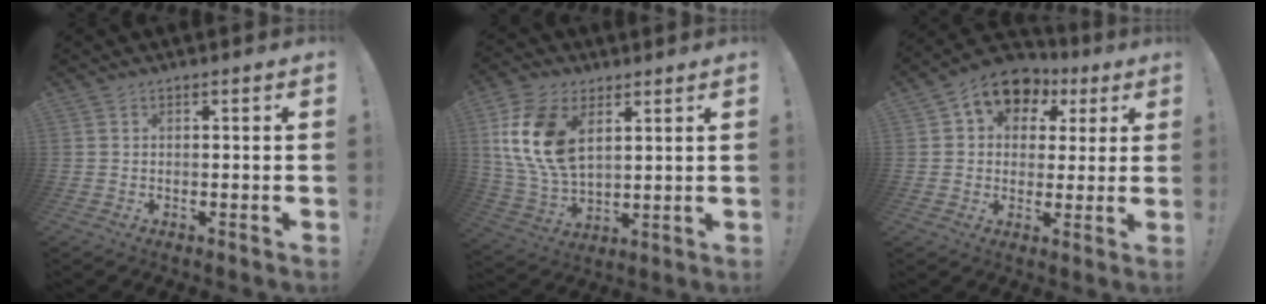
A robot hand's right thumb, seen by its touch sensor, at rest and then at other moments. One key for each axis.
{"total": 16.7, "fx": 6.0, "fy": 10.6, "fz": 11.5, "tx": -0.229, "ty": -0.023, "tz": 0.111}
{"total": 10.2, "fx": 4.5, "fy": 7.9, "fz": 4.5, "tx": -0.068, "ty": -0.023, "tz": 0.088}